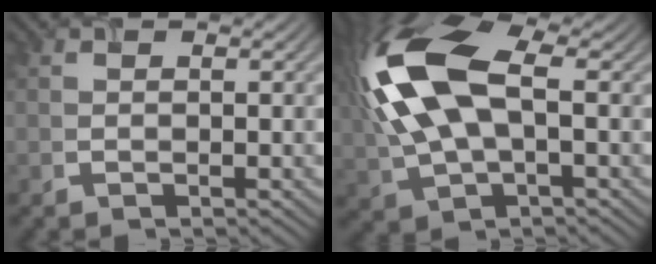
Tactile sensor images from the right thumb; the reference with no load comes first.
{"total": 15.3, "force": [2.3, 8.0, 12.9], "torque": [-0.316, 0.011, 0.037]}